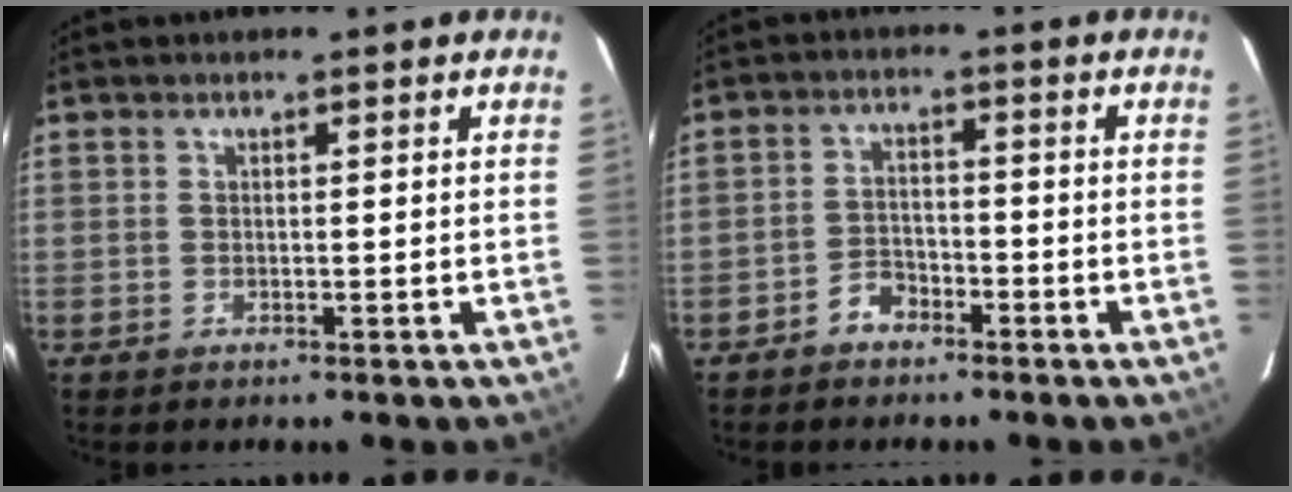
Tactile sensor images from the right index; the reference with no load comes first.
{"total": 3.7, "force": [-3.0, 2.0, 0.9], "torque": [-0.025, 0.011, -0.053]}